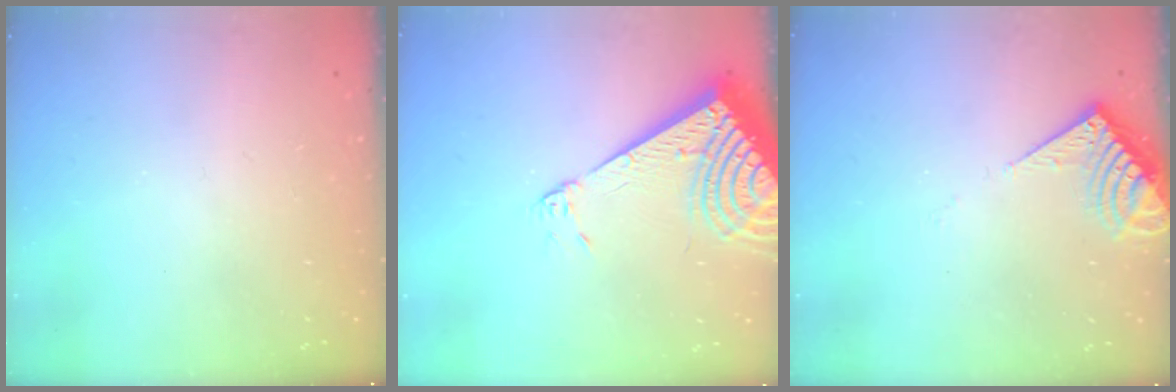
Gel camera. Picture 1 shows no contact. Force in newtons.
{"total": 13.1, "press": 13.0, "slide": 2.1}
{"total": 8.2, "press": 8.2, "slide": 0.8}